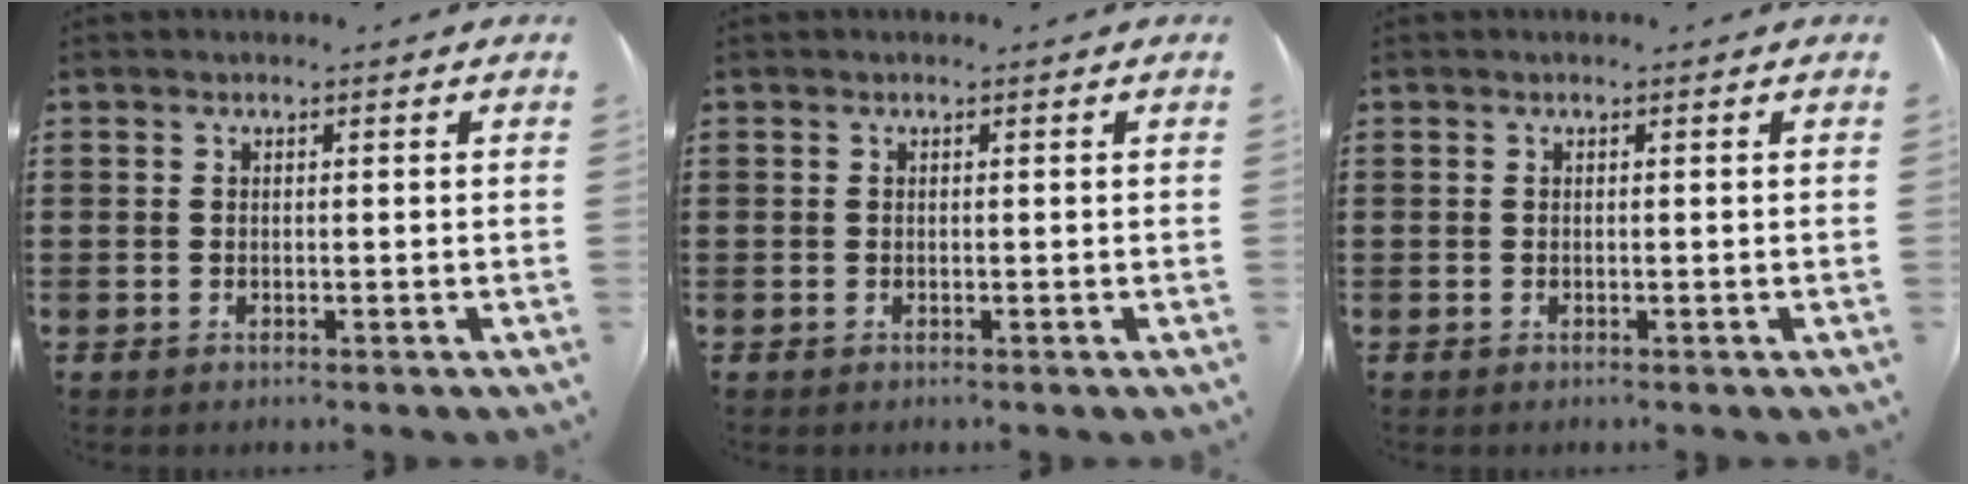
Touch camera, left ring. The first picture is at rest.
{"total": 0.0}
{"total": 0.0}